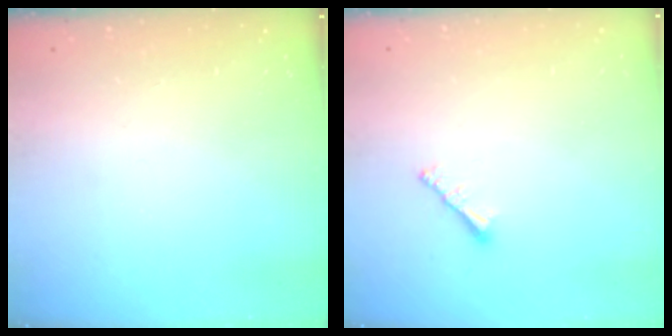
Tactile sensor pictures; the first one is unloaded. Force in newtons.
{"total": 2.0, "press": 2.0, "slide": 0.5}